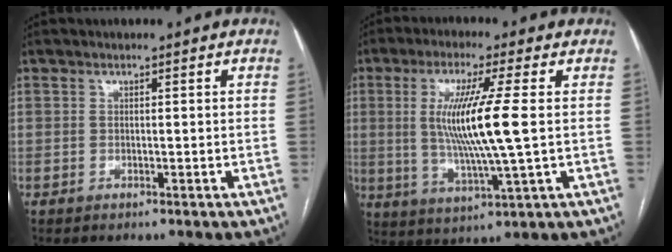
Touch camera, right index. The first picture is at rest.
{"total": 11.7, "force": [1.1, -0.6, 11.6], "torque": [-0.233, -0.012, 0.019]}